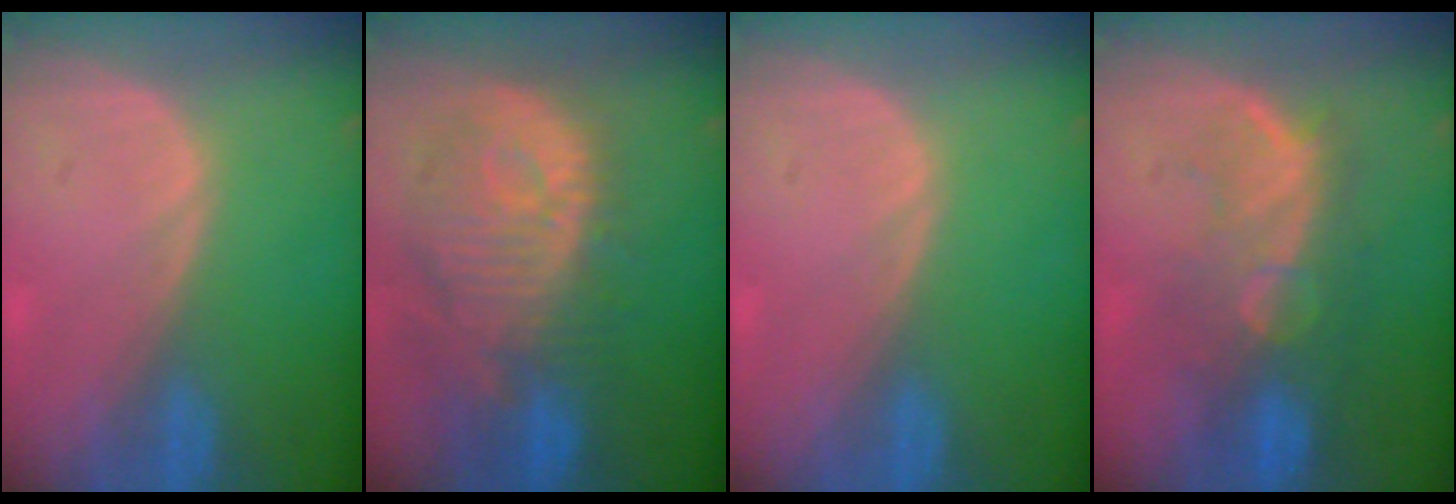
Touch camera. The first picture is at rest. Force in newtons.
{"total": 12.6, "press": 11.2, "slide": 5.8}
{"total": 0.0}
{"total": 9.6, "press": 8.7, "slide": 4.0}